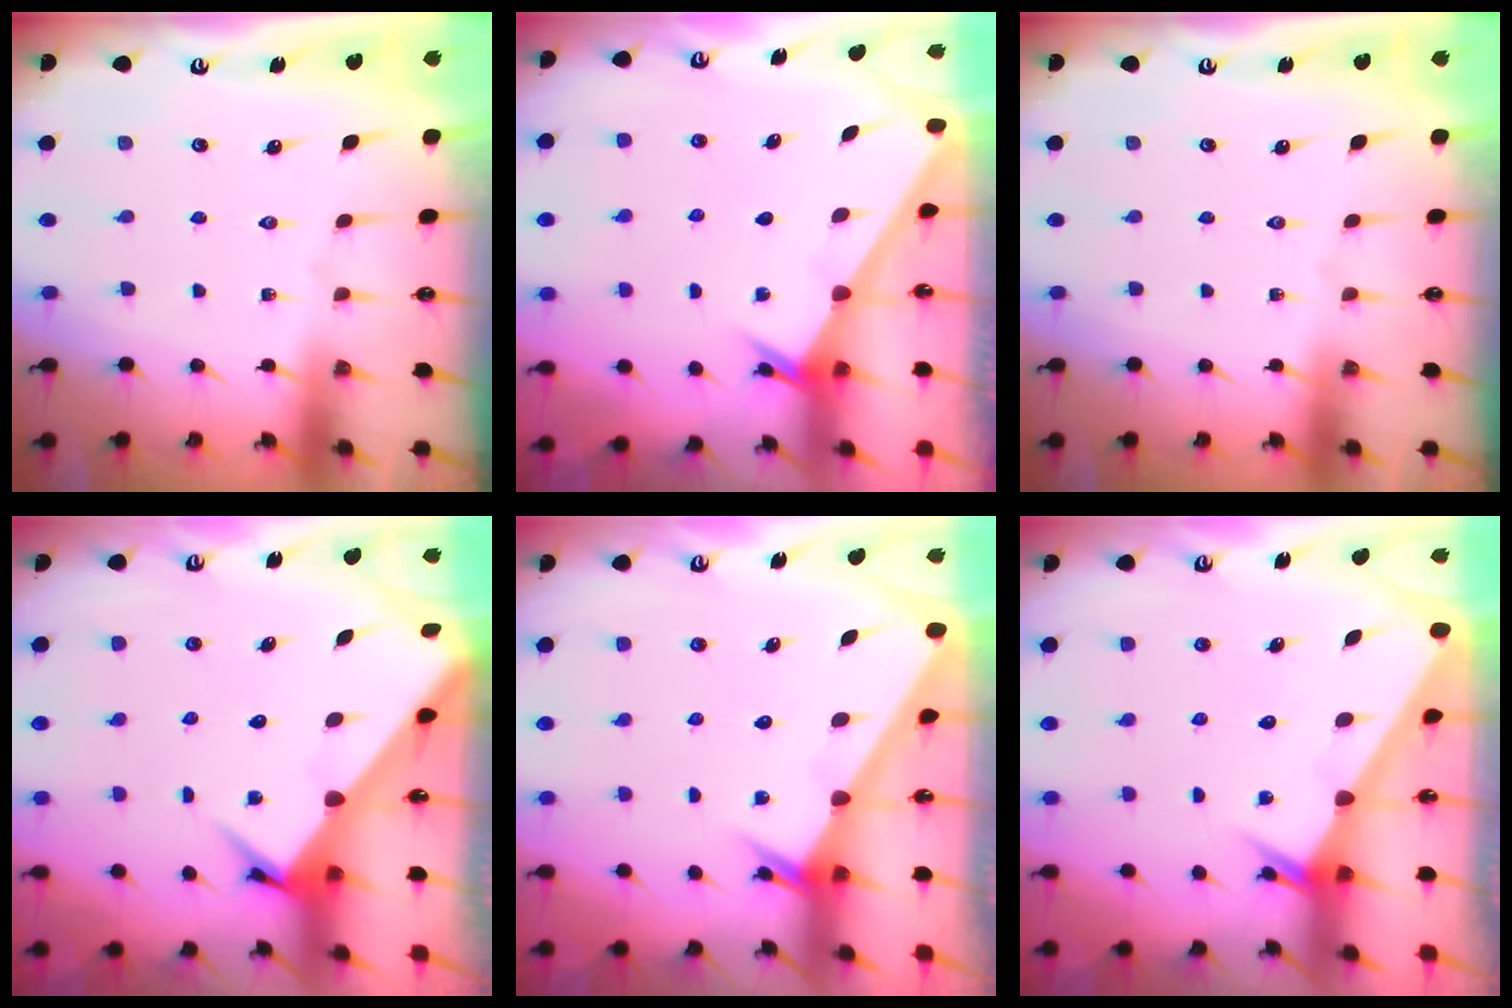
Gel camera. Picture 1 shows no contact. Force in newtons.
{"total": 2.4, "press": 2.4, "slide": 0.2}
{"total": 0.0}
{"total": 4.5, "press": 4.5, "slide": 0.3}
{"total": 2.5, "press": 2.5, "slide": 0.1}
{"total": 2.5, "press": 2.5, "slide": 0.1}